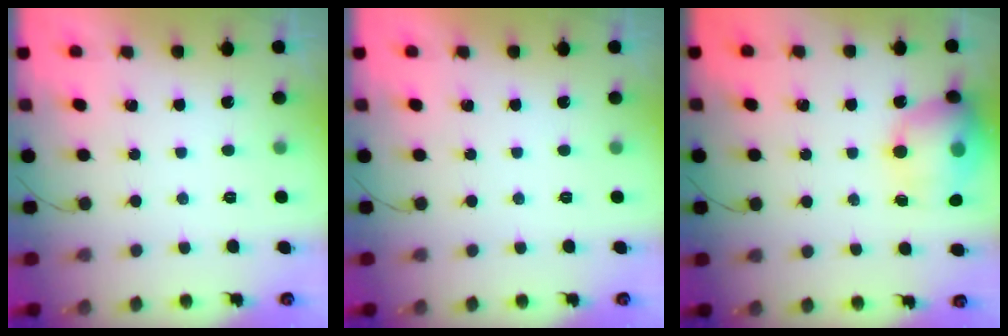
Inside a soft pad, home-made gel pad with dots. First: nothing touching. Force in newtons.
{"total": 0.0}
{"total": 17.6, "press": 17.4, "slide": 2.7}